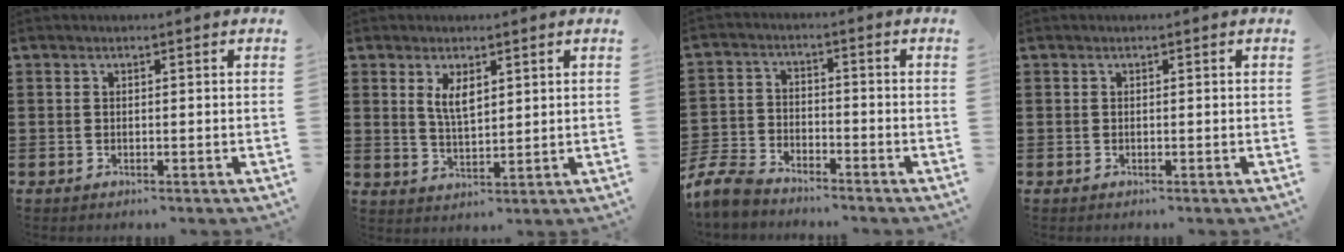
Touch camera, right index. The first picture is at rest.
{"total": 3.8, "force": [1.7, 1.5, 3.0], "torque": [-0.063, 0.004, 0.029]}
{"total": 6.2, "force": [-5.8, 1.3, 1.7], "torque": [-0.067, -0.003, -0.122]}
{"total": 0.0}